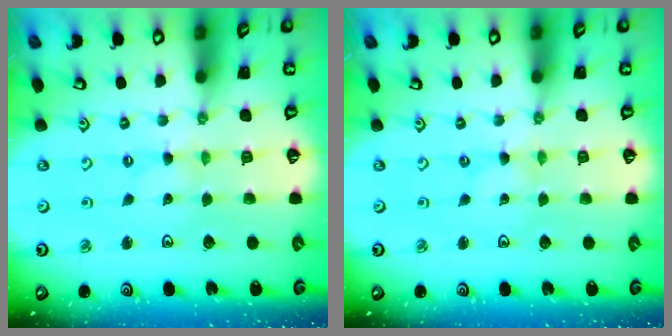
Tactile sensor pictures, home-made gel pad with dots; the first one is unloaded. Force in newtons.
{"total": 0.0}